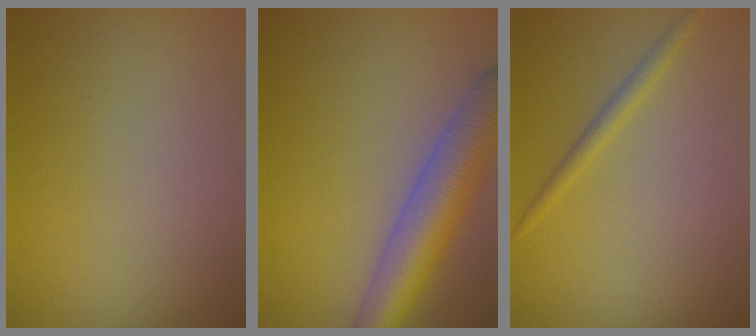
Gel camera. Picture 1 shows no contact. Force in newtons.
{"total": 6.9, "press": 6.9, "slide": 0.2}
{"total": 1.4, "press": 1.4, "slide": 0.0}